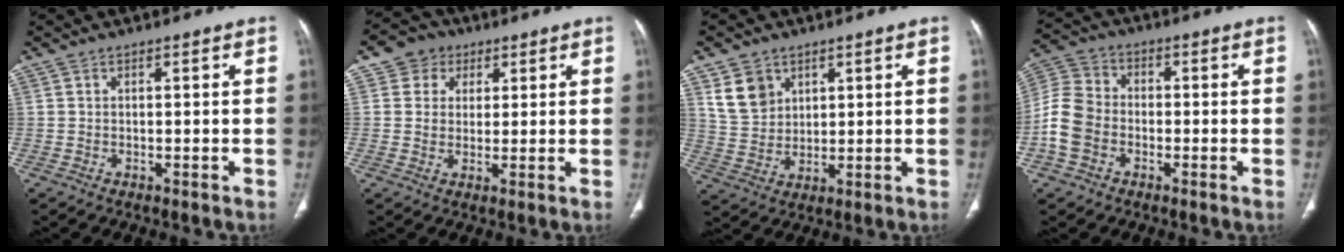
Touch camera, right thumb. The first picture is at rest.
{"total": 6.2, "force": [2.5, 5.6, 1.2], "torque": [0.010, -0.003, 0.038]}
{"total": 7.3, "force": [3.9, 5.4, 2.8], "torque": [-0.029, -0.016, 0.085]}
{"total": 9.3, "force": [-2.5, 7.3, 5.1], "torque": [-0.101, 0.028, -0.056]}